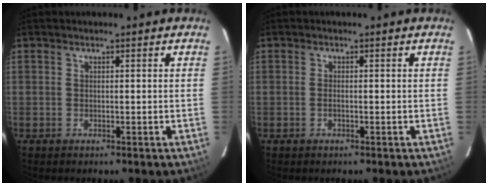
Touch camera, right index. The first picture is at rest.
{"total": 0.7, "force": [-0.2, 0.2, 0.6], "torque": [-0.014, 0.001, -0.004]}